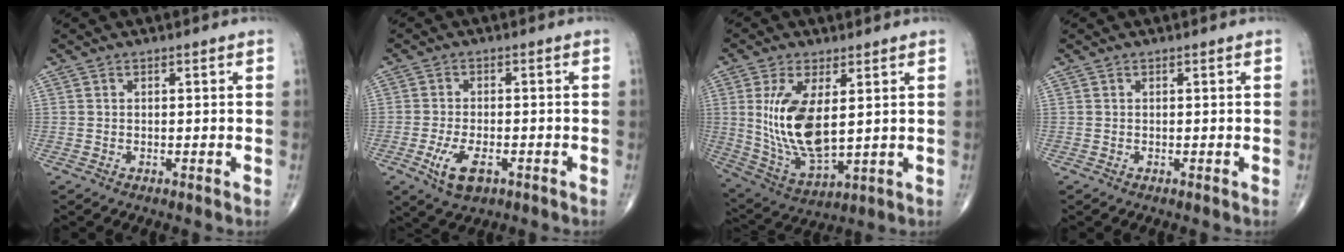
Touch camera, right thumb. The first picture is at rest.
{"total": 6.5, "force": [-2.7, 3.1, 5.0], "torque": [-0.097, 0.002, -0.043]}
{"total": 14.5, "force": [2.3, 6.6, 12.7], "torque": [-0.250, -0.023, 0.064]}
{"total": 0.0}